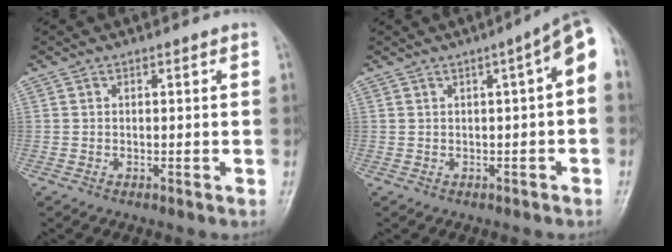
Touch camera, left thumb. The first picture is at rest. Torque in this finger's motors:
{"motor_torque": [0.03, 0.46, 0.42, 0.36, 0.10]}